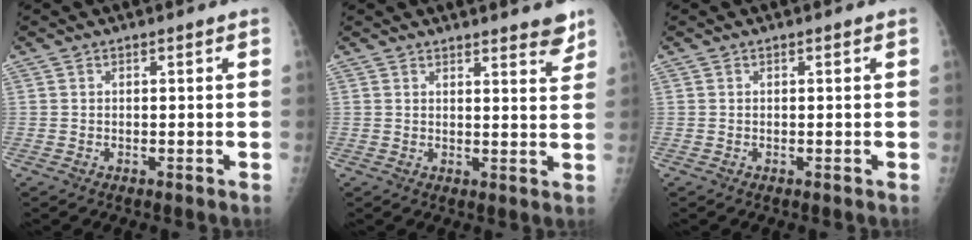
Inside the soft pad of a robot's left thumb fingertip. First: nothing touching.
{"total": 4.5, "force": [3.8, 0.8, 2.4], "torque": [-0.017, -0.026, 0.042]}
{"total": 0.0}